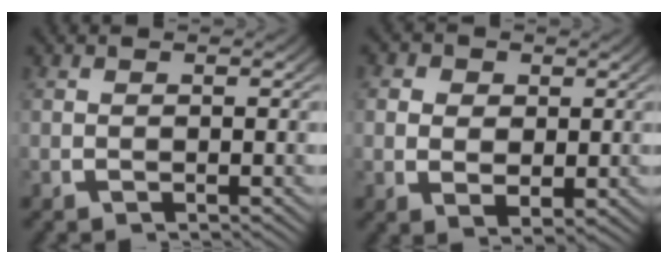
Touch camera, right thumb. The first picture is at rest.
{"total": 3.7, "force": [0.3, 3.0, 2.1], "torque": [-0.042, -0.021, 0.014]}